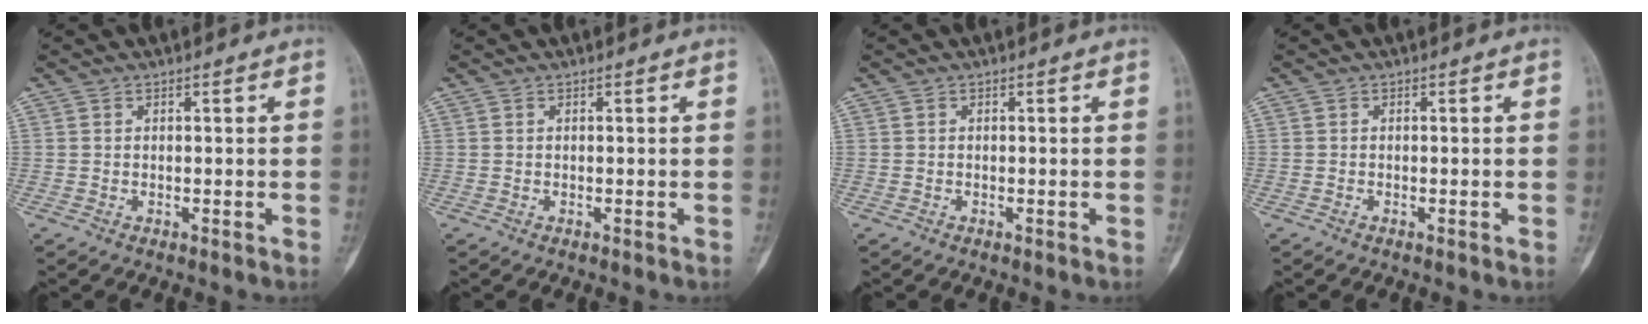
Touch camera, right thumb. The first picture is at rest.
{"total": 0.0}
{"total": 0.0}
{"total": 0.0}